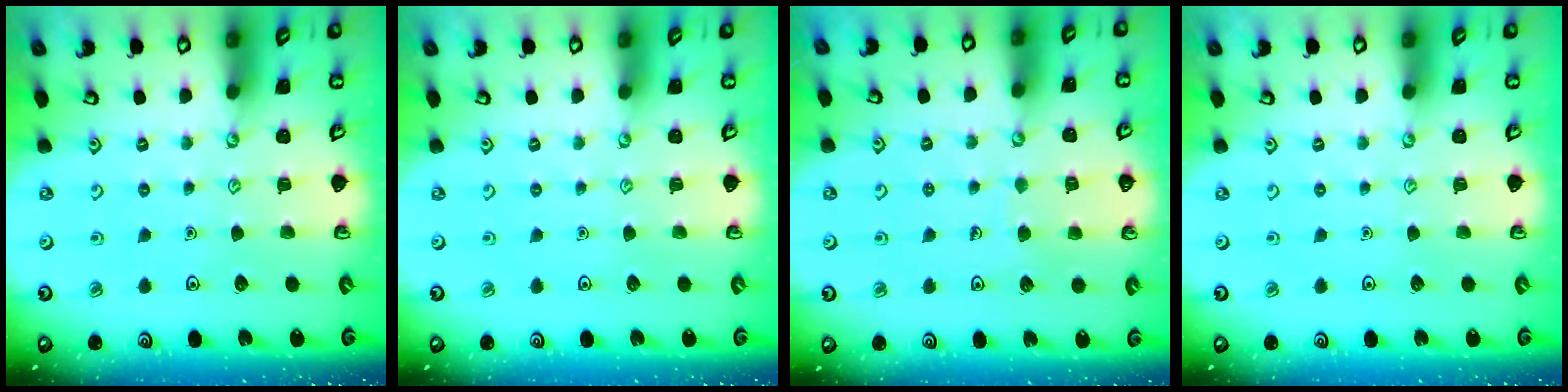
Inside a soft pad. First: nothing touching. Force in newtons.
{"total": 0.0}
{"total": 3.3, "press": 3.3, "slide": 0.2}
{"total": 0.0}